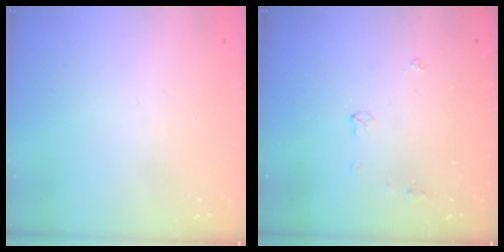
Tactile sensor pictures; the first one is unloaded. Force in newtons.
{"total": 3.7, "press": 3.6, "slide": 0.6}